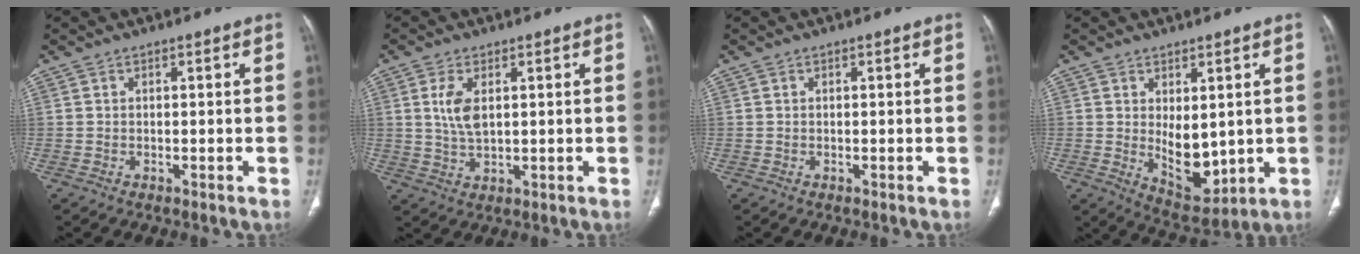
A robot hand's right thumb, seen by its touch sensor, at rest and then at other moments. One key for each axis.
{"total": 5.4, "fx": 1.4, "fy": 2.6, "fz": 4.5, "tx": -0.093, "ty": -0.007, "tz": 0.032}
{"total": 0.0}
{"total": 9.1, "fx": 0.5, "fy": 4.9, "fz": 7.6, "tx": -0.086, "ty": -0.023, "tz": 0.033}